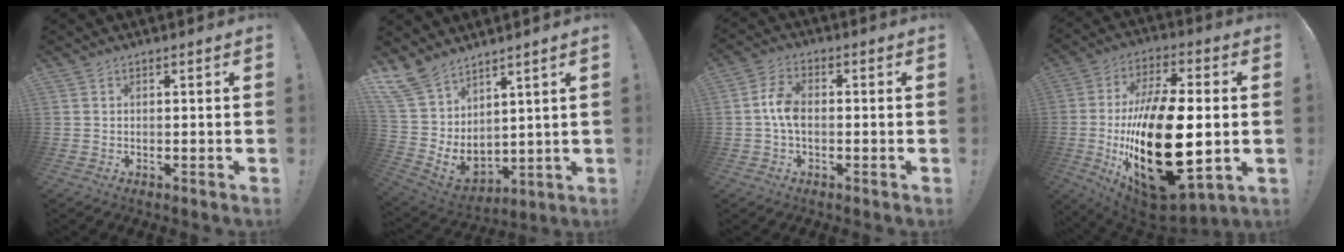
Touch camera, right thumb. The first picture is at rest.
{"total": 10.2, "force": [6.9, 6.3, 4.1], "torque": [-0.096, -0.069, 0.138]}
{"total": 7.8, "force": [-0.5, 5.0, 5.9], "torque": [-0.107, 0.015, -0.008]}
{"total": 31.7, "force": [-3.6, 15.1, 27.7], "torque": [-0.519, 0.007, -0.046]}